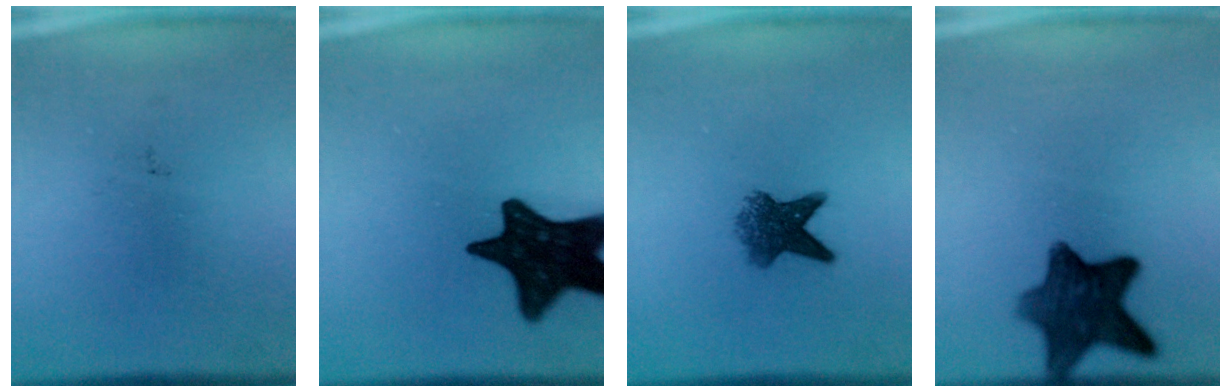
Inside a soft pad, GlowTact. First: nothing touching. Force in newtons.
{"total": 18.2}
{"total": 5.9}
{"total": 10.4}